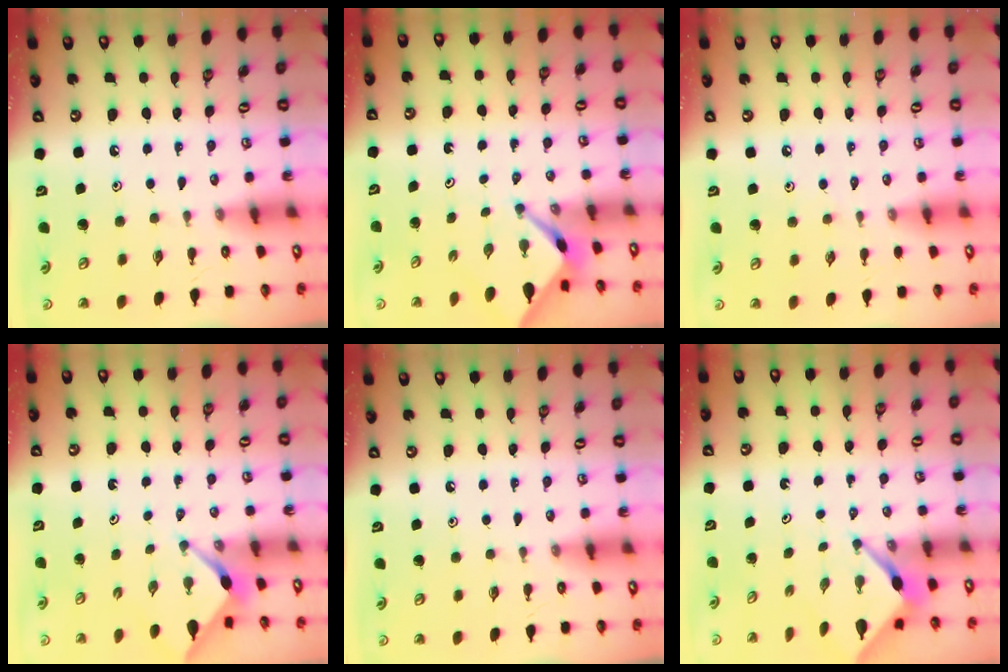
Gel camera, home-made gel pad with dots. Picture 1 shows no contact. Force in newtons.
{"total": 2.5, "press": 2.5, "slide": 0.3}
{"total": 1.8, "press": 1.7, "slide": 0.4}
{"total": 2.5, "press": 2.5, "slide": 0.3}
{"total": 0.0}
{"total": 3.3, "press": 3.3, "slide": 0.1}